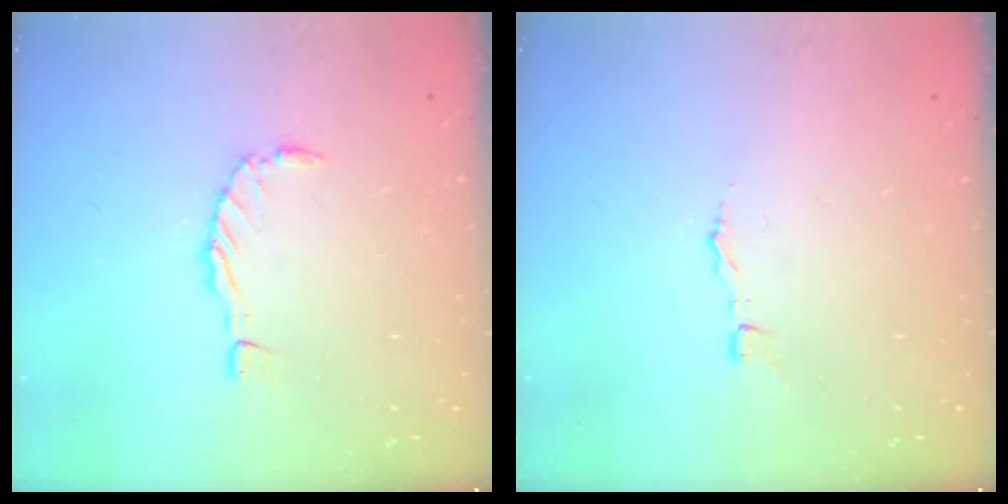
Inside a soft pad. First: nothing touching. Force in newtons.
{"total": 2.9, "press": 2.9, "slide": 0.3}